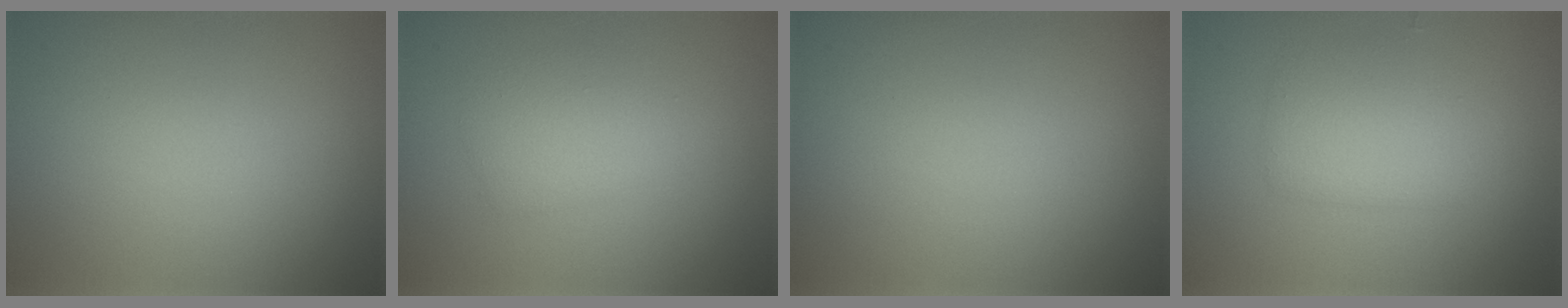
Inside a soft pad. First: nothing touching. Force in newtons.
{"total": 2.4, "press": 2.4, "slide": 0.0}
{"total": 0.0}
{"total": 2.9, "press": 2.9, "slide": 0.2}